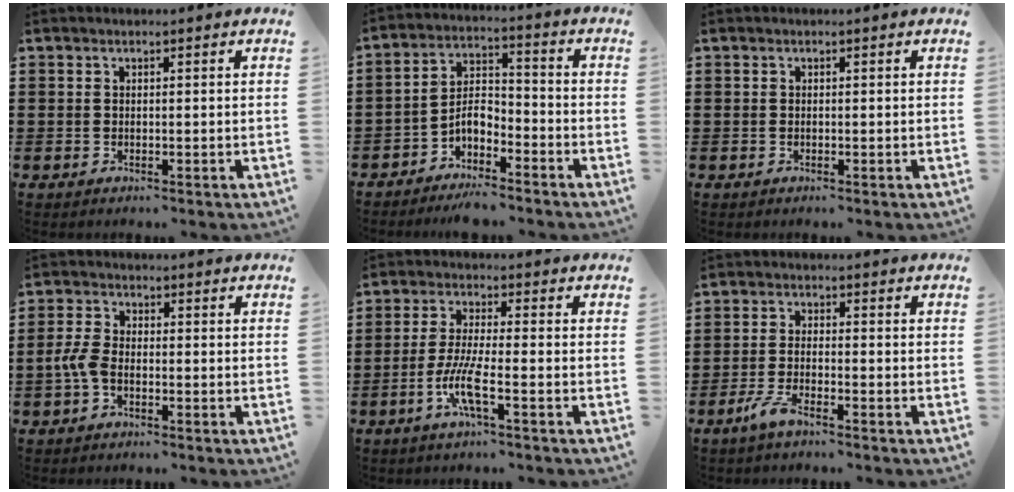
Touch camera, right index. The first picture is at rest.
{"total": 5.4, "force": [-3.7, 2.4, 3.1], "torque": [-0.069, 0.011, -0.077]}
{"total": 0.0}
{"total": 3.6, "force": [-1.3, 2.0, 2.7], "torque": [-0.078, -0.004, -0.033]}
{"total": 6.5, "force": [-2.9, 0.8, 5.7], "torque": [-0.128, -0.014, -0.061]}
{"total": 3.2, "force": [-2.4, 0.1, 2.2], "torque": [-0.057, -0.009, -0.049]}